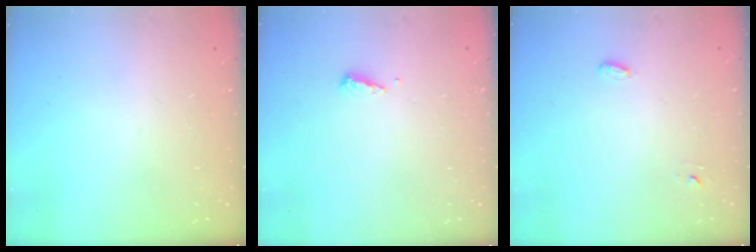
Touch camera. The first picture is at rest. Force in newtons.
{"total": 3.6, "press": 3.6, "slide": 0.4}
{"total": 2.8, "press": 2.7, "slide": 0.6}